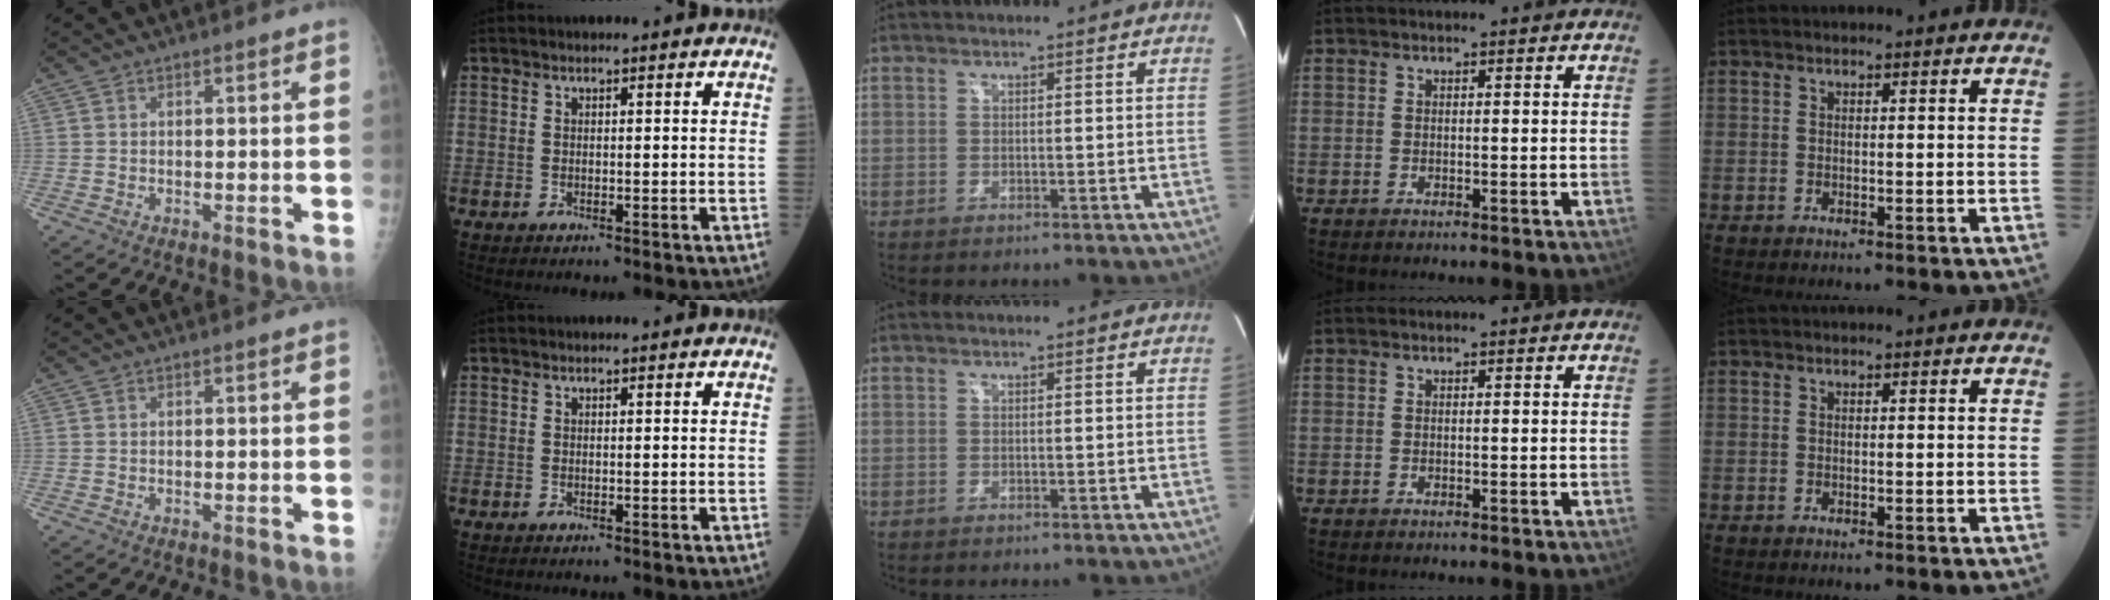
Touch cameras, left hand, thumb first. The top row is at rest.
{}